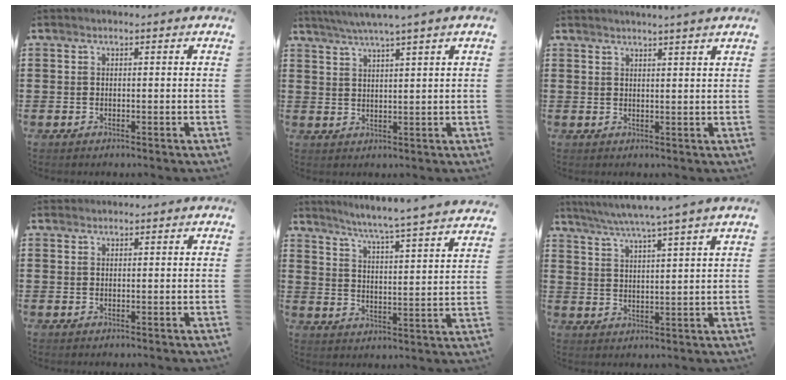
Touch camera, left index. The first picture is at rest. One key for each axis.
{"total": 3.3, "fx": 2.7, "fy": -0.8, "fz": 1.8, "tx": -0.040, "ty": -0.008, "tz": 0.046}
{"total": 1.8, "fx": 1.6, "fy": -0.7, "fz": 0.3, "tx": -0.008, "ty": -0.003, "tz": 0.032}
{"total": 0.8, "fx": 0.7, "fy": 0.2, "fz": 0.0, "tx": -0.002, "ty": 0.000, "tz": 0.015}
{"total": 5.0, "fx": 4.4, "fy": -1.5, "fz": 1.8, "tx": -0.056, "ty": -0.048, "tz": 0.064}
{"total": 5.1, "fx": 4.3, "fy": -1.4, "fz": 2.3, "tx": -0.058, "ty": -0.026, "tz": 0.072}